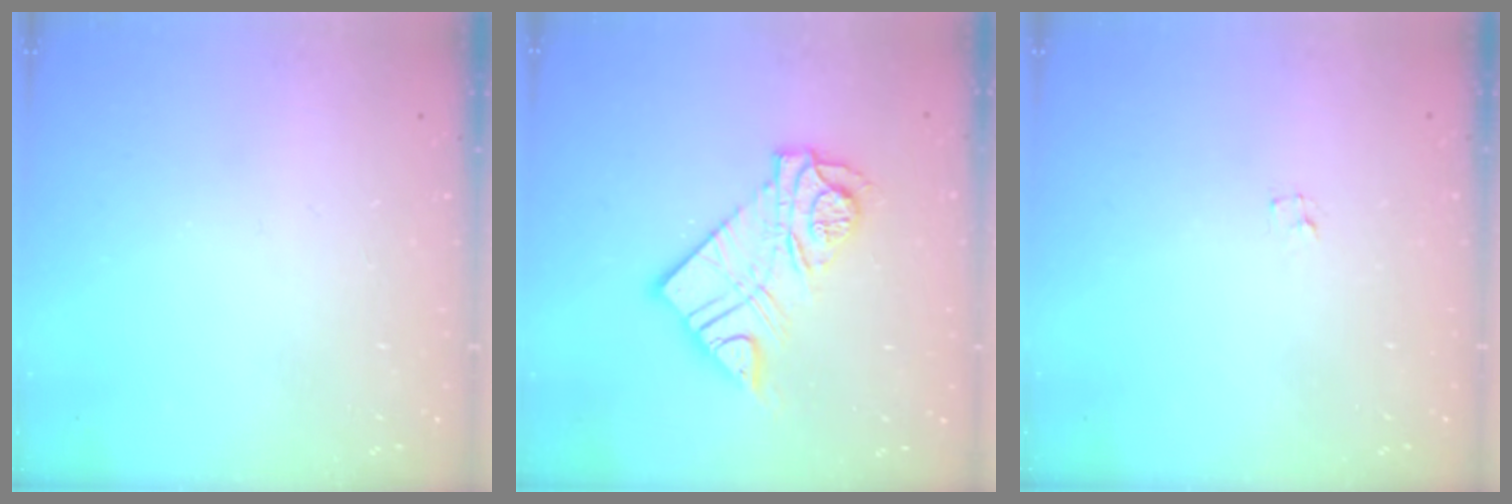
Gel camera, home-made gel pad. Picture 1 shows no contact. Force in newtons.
{"total": 13.1, "press": 13.0, "slide": 1.3}
{"total": 1.2, "press": 1.2, "slide": 0.1}